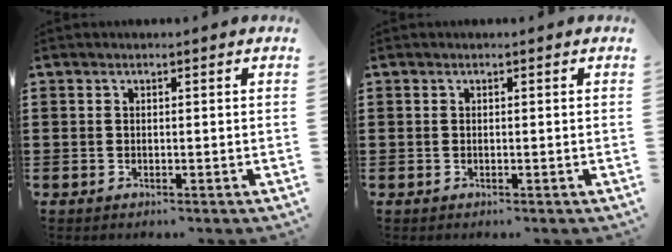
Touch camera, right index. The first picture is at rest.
{"total": 0.0}